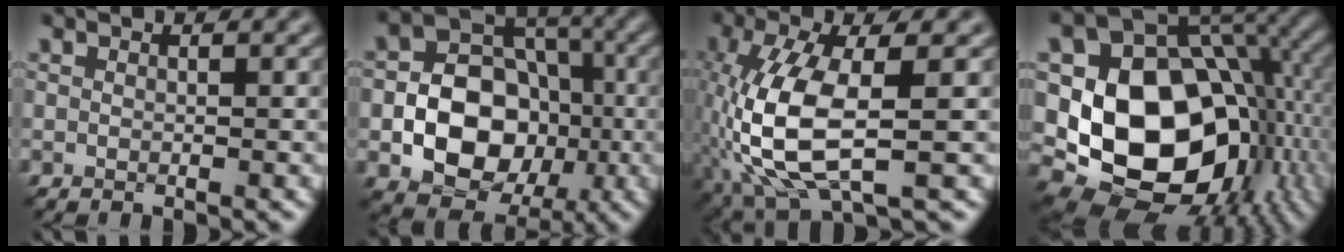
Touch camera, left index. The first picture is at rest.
{"total": 10.2, "force": [-2.4, 7.7, 6.3], "torque": [-0.085, 0.001, -0.054]}
{"total": 9.1, "force": [-1.8, 3.3, 8.3], "torque": [-0.194, 0.000, -0.038]}
{"total": 16.7, "force": [-1.8, 12.2, 11.2], "torque": [-0.177, -0.013, -0.030]}